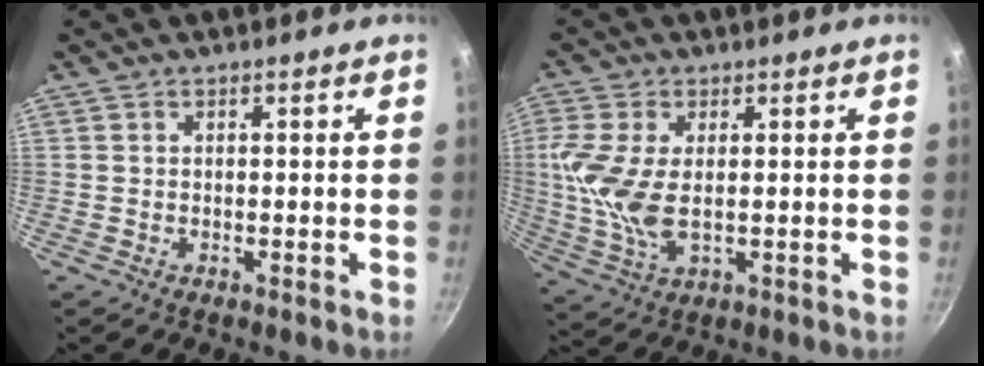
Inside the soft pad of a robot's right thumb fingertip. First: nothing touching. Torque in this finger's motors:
{"motor_torque": [1.69, 1.71, 0.92, -0.54, 0.16]}